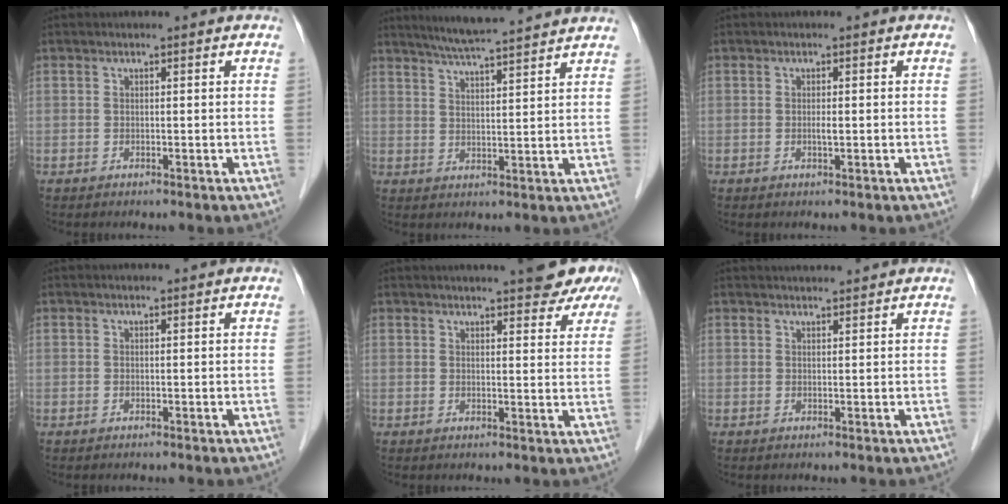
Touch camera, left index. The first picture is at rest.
{"total": 12.5, "force": [11.1, 0.2, 5.6], "torque": [-0.094, 0.021, 0.155]}
{"total": 0.8, "force": [-0.3, 0.2, 0.7], "torque": [-0.015, -0.005, -0.004]}
{"total": 1.2, "force": [1.2, 0.3, 0.2], "torque": [-0.005, 0.012, 0.018]}
{"total": 14.8, "force": [12.3, 3.5, 7.4], "torque": [-0.094, 0.017, 0.137]}
{"total": 4.0, "force": [4.0, 0.2, 0.6], "torque": [-0.009, 0.024, 0.057]}